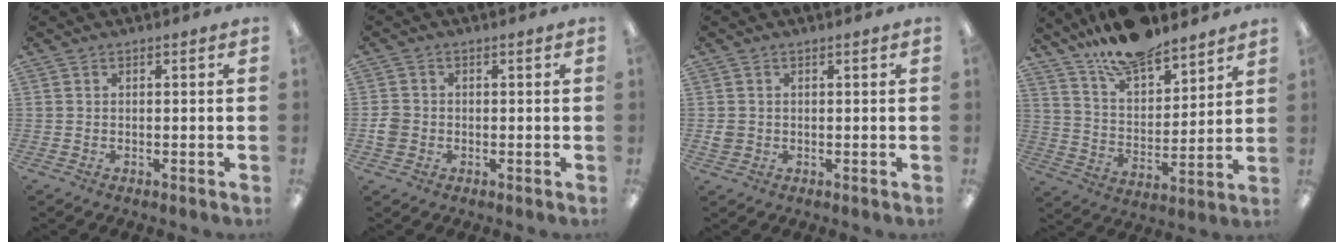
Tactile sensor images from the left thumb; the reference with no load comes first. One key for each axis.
{"total": 3.0, "fx": -0.6, "fy": 2.8, "fz": 1.1, "tx": -0.010, "ty": 0.001, "tz": -0.012}
{"total": 2.1, "fx": 0.2, "fy": 2.0, "fz": 0.6, "tx": -0.005, "ty": 0.001, "tz": 0.001}
{"total": 14.0, "fx": 12.4, "fy": 4.4, "fz": 4.8, "tx": -0.098, "ty": -0.080, "tz": 0.228}